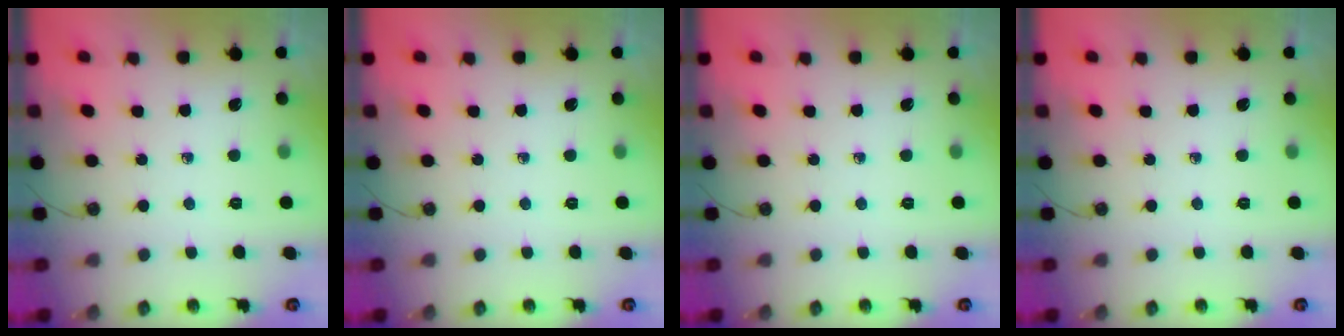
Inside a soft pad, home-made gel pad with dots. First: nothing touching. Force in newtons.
{"total": 0.0}
{"total": 0.0}
{"total": 0.0}